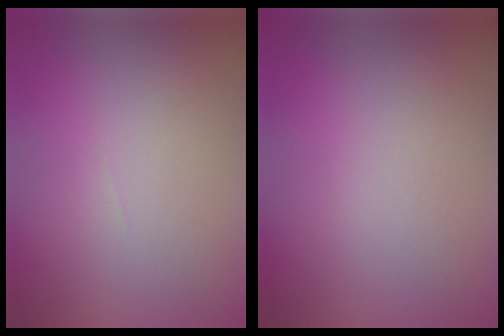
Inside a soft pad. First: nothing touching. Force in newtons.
{"total": 0.0}